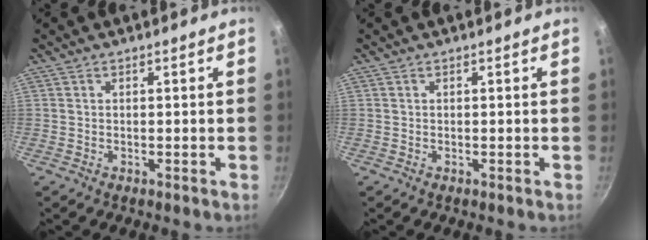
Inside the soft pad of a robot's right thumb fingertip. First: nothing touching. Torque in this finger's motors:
{"motor_torque": [0.00, 0.00, 0.09, -0.08, 0.00]}